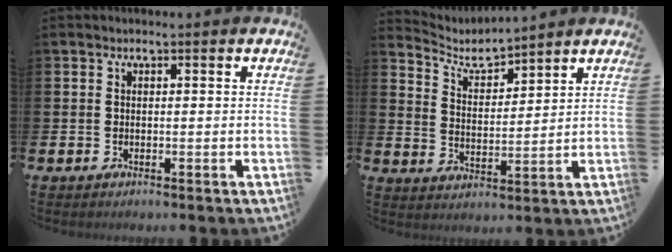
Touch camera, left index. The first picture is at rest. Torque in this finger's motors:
{"motor_torque": [-0.53, -0.72, -0.17, -0.04]}